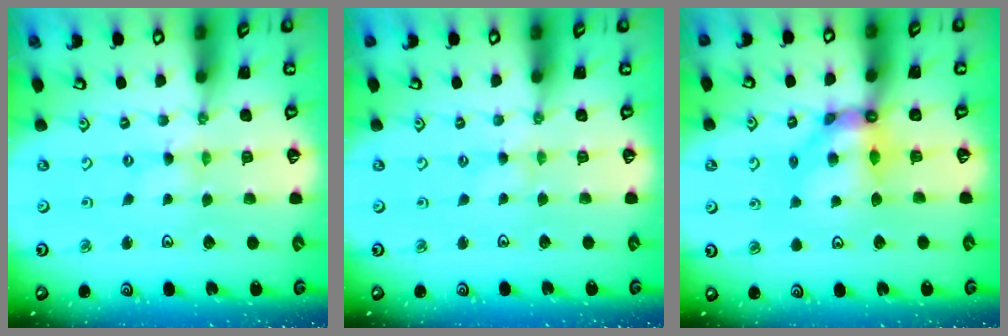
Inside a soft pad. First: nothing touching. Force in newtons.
{"total": 1.1, "press": 1.1, "slide": 0.3}
{"total": 9.0, "press": 9.0, "slide": 1.1}